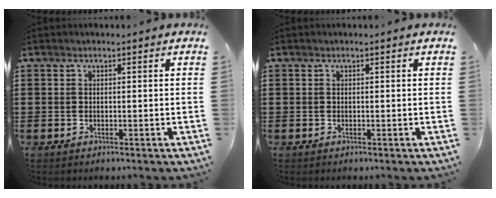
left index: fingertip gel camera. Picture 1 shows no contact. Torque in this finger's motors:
{"motor_torque": [-0.14, 0.04, -0.01, -0.01]}